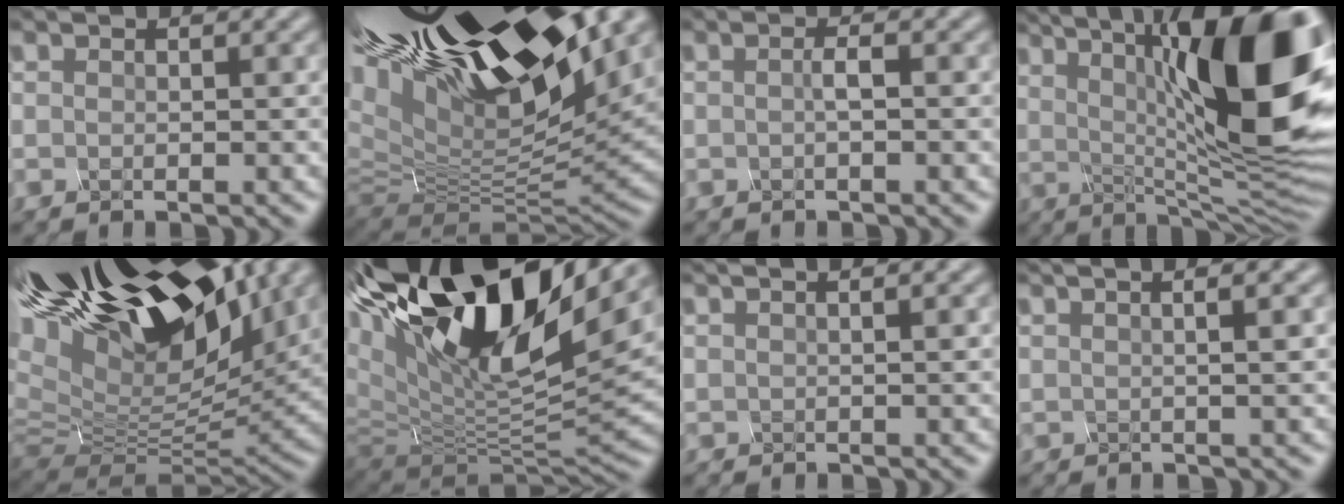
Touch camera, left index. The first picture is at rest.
{"total": 18.2, "force": [11.2, 5.7, 13.2], "torque": [-0.243, 0.038, 0.203]}
{"total": 0.7, "force": [-0.1, -0.6, 0.4], "torque": [-0.023, 0.003, 0.009]}
{"total": 15.4, "force": [3.5, 3.9, 14.4], "torque": [-0.200, 0.017, 0.070]}
{"total": 15.8, "force": [8.9, 6.6, 11.2], "torque": [-0.248, 0.044, 0.158]}
{"total": 16.3, "force": [8.8, 6.9, 11.8], "torque": [-0.245, 0.028, 0.171]}
{"total": 1.8, "force": [1.4, 0.3, 1.2], "torque": [-0.010, 0.022, 0.000]}
{"total": 3.7, "force": [2.0, 0.8, 3.0], "torque": [-0.031, 0.038, 0.008]}